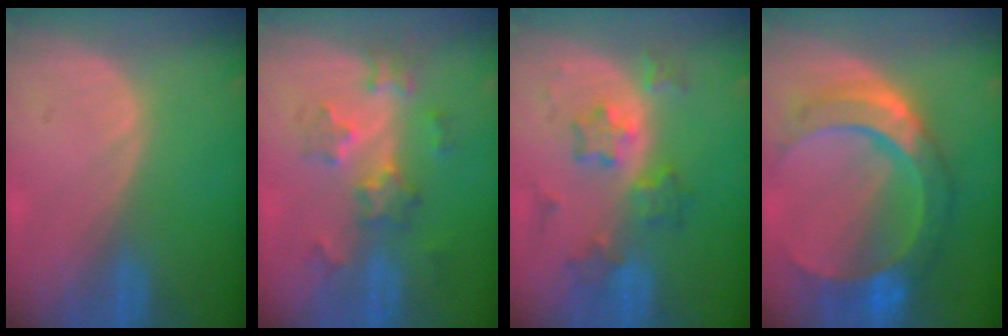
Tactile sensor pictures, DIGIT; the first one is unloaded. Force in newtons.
{"total": 6.5, "press": 5.9, "slide": 2.7}
{"total": 6.4, "press": 6.4, "slide": 0.2}
{"total": 10.9, "press": 10.8, "slide": 1.1}